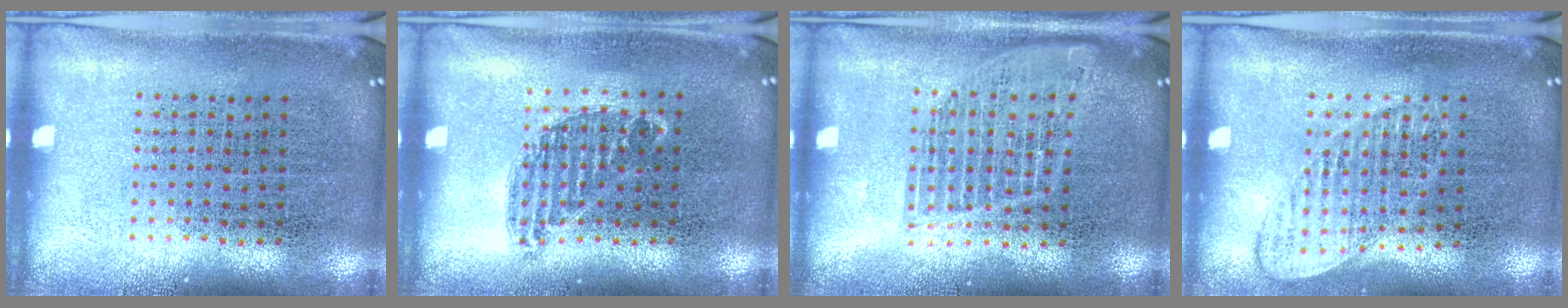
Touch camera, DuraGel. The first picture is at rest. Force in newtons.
{"total": 0.8, "press": 0.7, "slide": 0.4}
{"total": 1.4, "press": 1.2, "slide": 0.6}
{"total": 1.0, "press": 1.0, "slide": 0.1}